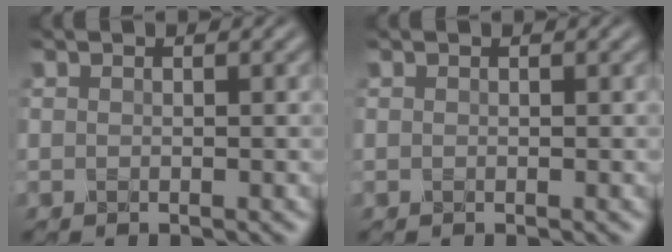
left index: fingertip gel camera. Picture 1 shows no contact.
{"total": 0.0}